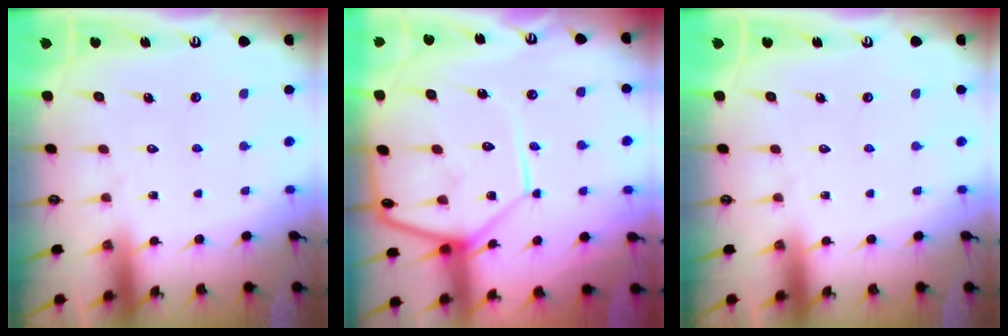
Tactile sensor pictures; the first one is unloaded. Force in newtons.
{"total": 15.0, "press": 15.0, "slide": 1.5}
{"total": 0.0}